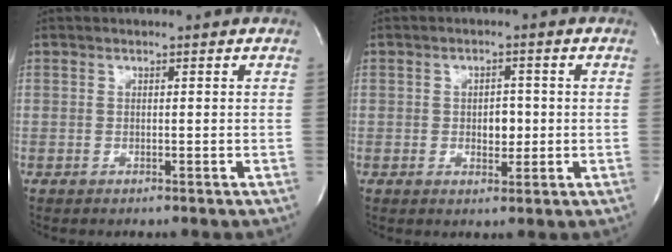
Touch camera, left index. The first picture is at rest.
{"total": 3.2, "force": [-0.2, 1.9, 2.5], "torque": [-0.033, 0.003, 0.001]}